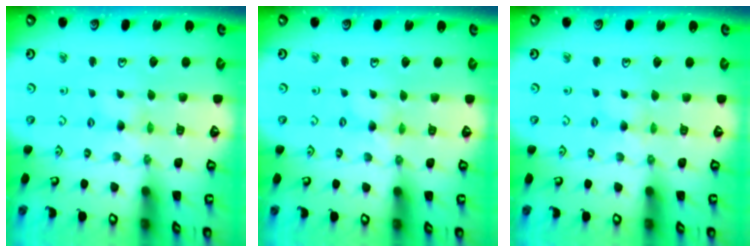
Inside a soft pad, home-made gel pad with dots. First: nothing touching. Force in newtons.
{"total": 0.0}
{"total": 1.2, "press": 1.2, "slide": 0.3}